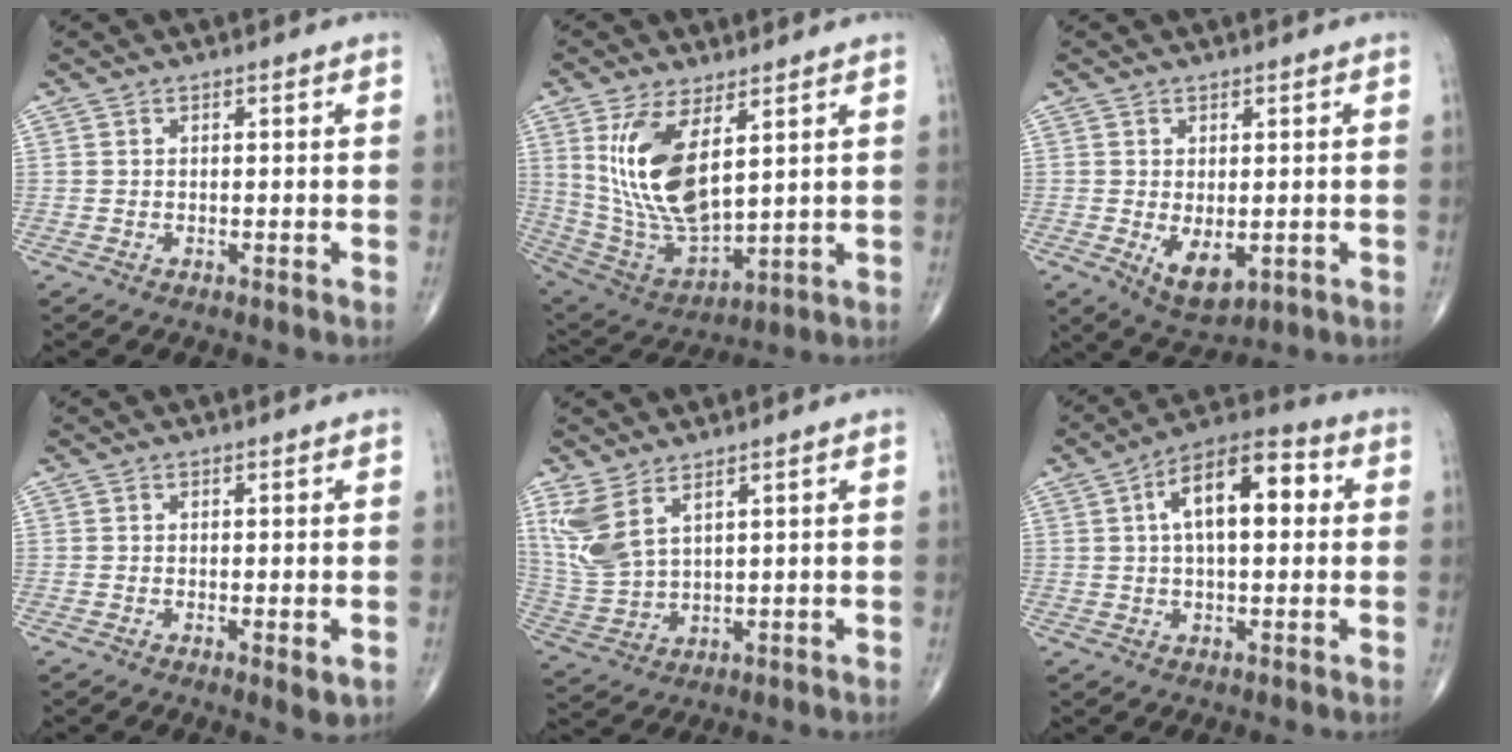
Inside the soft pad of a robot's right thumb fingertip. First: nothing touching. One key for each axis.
{"total": 16.2, "fx": 5.3, "fy": 7.3, "fz": 13.5, "tx": -0.258, "ty": -0.027, "tz": 0.124}
{"total": 6.1, "fx": -1.1, "fy": 3.3, "fz": 5.0, "tx": -0.071, "ty": -0.013, "tz": -0.004}
{"total": 2.4, "fx": -0.5, "fy": 0.8, "fz": 2.2, "tx": -0.032, "ty": -0.008, "tz": -0.007}
{"total": 8.6, "fx": 4.9, "fy": 3.6, "fz": 6.0, "tx": -0.141, "ty": -0.016, "tz": 0.115}
{"total": 13.5, "fx": 2.7, "fy": 6.4, "fz": 11.6, "tx": -0.177, "ty": 0.028, "tz": 0.036}